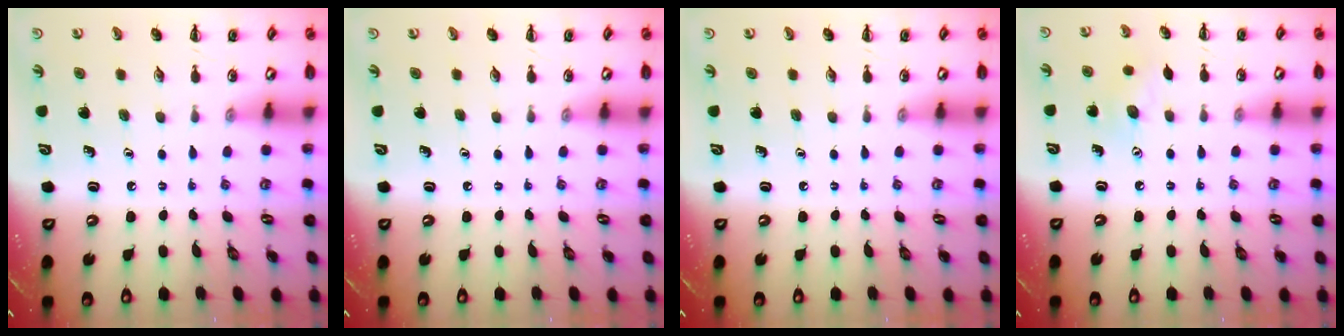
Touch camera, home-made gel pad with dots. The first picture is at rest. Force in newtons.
{"total": 0.0}
{"total": 0.0}
{"total": 6.7, "press": 6.6, "slide": 1.0}